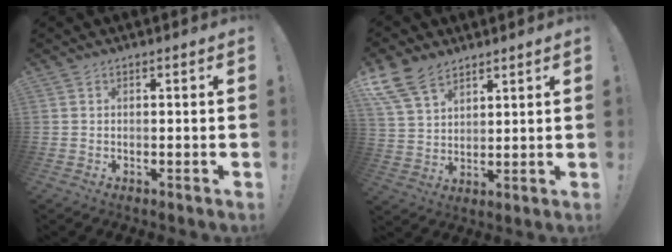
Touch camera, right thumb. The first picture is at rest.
{"total": 11.8, "force": [8.1, 6.6, 5.4], "torque": [-0.113, -0.042, 0.158]}